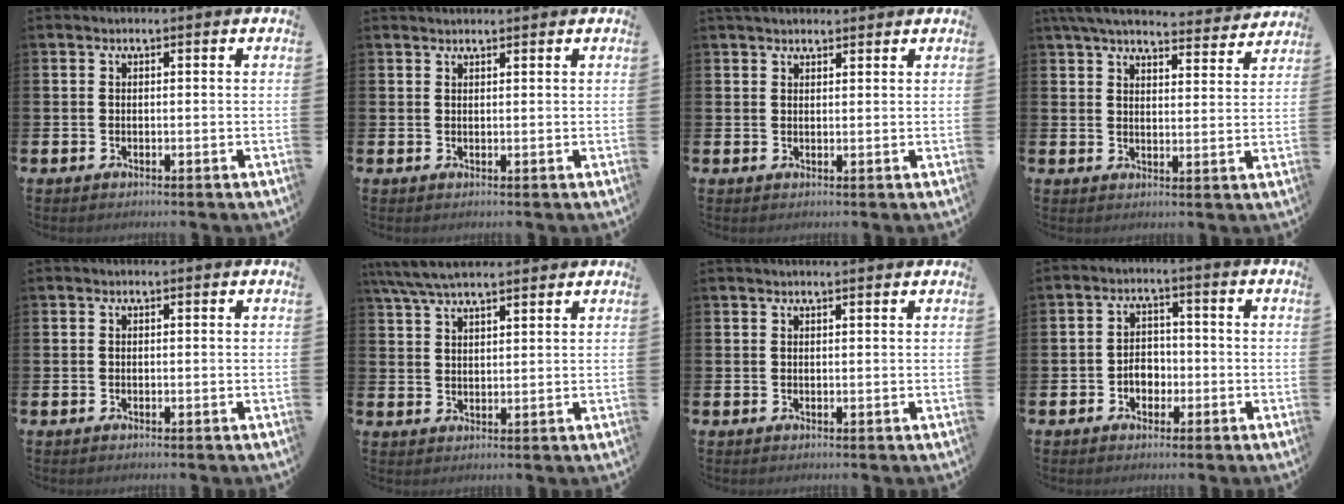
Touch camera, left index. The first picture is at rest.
{"total": 1.0, "force": [1.0, 0.1, 0.0], "torque": [0.013, -0.005, 0.017]}
{"total": 2.1, "force": [1.9, 0.7, 0.3], "torque": [0.006, -0.003, 0.033]}
{"total": 6.3, "force": [5.9, 1.3, 1.9], "torque": [-0.056, -0.033, 0.104]}
{"total": 0.0}
{"total": 5.9, "force": [5.4, 1.1, 2.1], "torque": [-0.056, -0.013, 0.100]}
{"total": 0.9, "force": [0.8, -0.1, 0.2], "torque": [-0.001, -0.001, 0.016]}
{"total": 3.3, "force": [-1.1, 2.5, 1.8], "torque": [-0.022, -0.001, -0.026]}